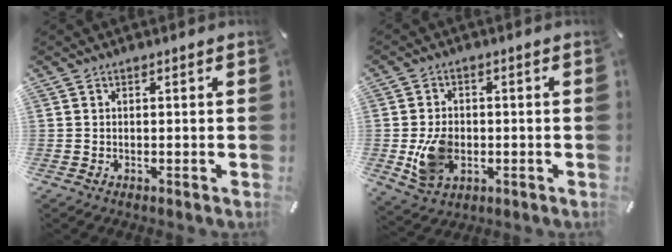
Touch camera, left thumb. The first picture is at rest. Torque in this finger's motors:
{"motor_torque": [-0.08, 1.43, 1.02, -0.08, 0.10]}